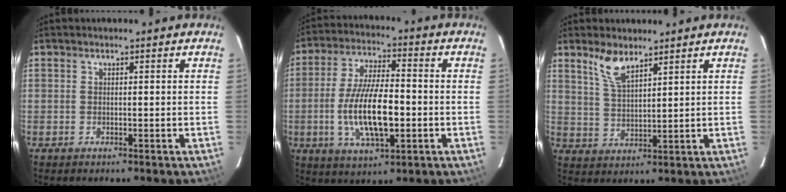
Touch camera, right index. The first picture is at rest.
{"total": 14.1, "force": [-2.9, 4.9, 12.9], "torque": [-0.257, -0.008, -0.047]}
{"total": 5.8, "force": [4.2, 1.8, 3.5], "torque": [-0.069, 0.001, 0.090]}